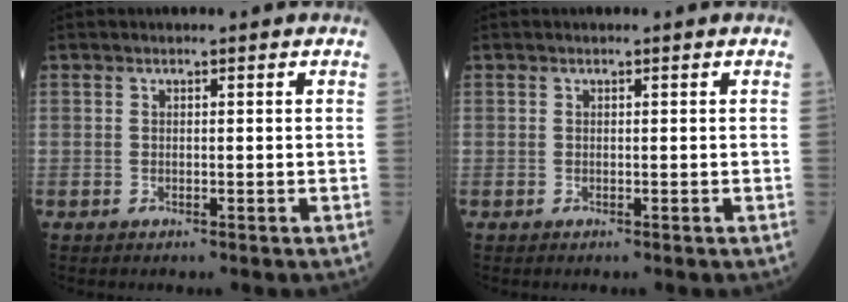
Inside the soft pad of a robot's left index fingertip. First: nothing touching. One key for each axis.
{"total": 0.0}